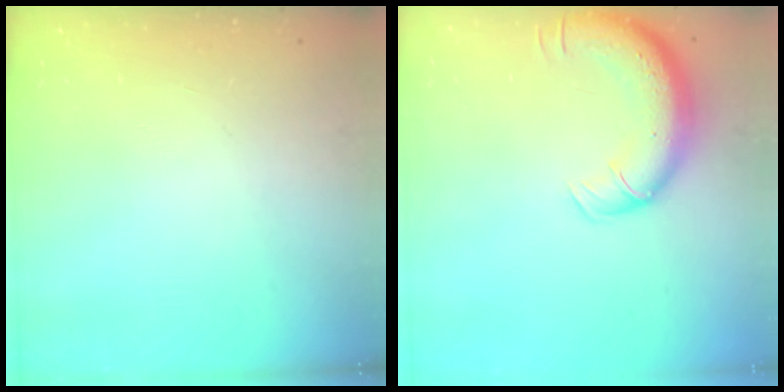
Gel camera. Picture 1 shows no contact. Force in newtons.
{"total": 13.3, "press": 12.9, "slide": 3.2}